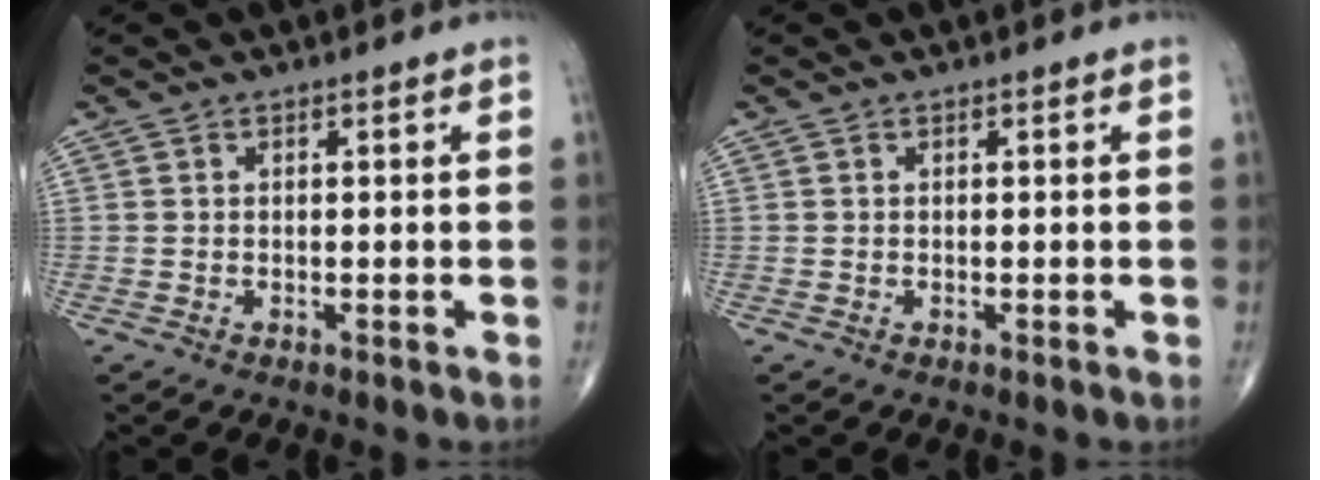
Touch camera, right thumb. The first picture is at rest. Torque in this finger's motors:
{"motor_torque": [0.00, 0.00, 0.00, 0.00, 0.00]}